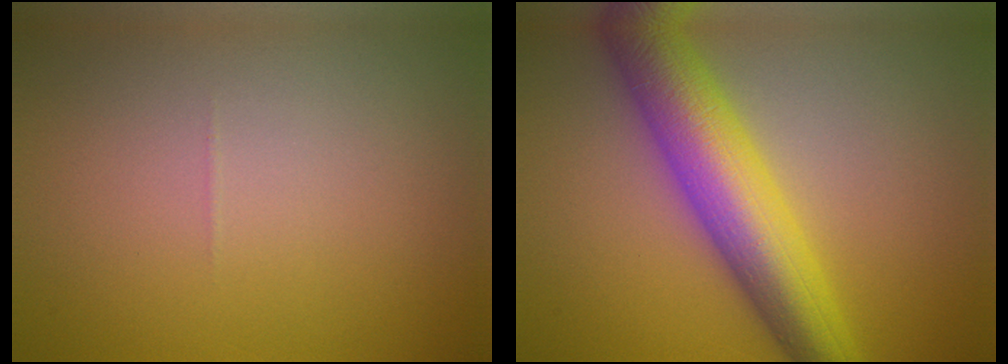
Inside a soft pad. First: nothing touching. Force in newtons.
{"total": 9.1, "press": 9.1, "slide": 0.1}